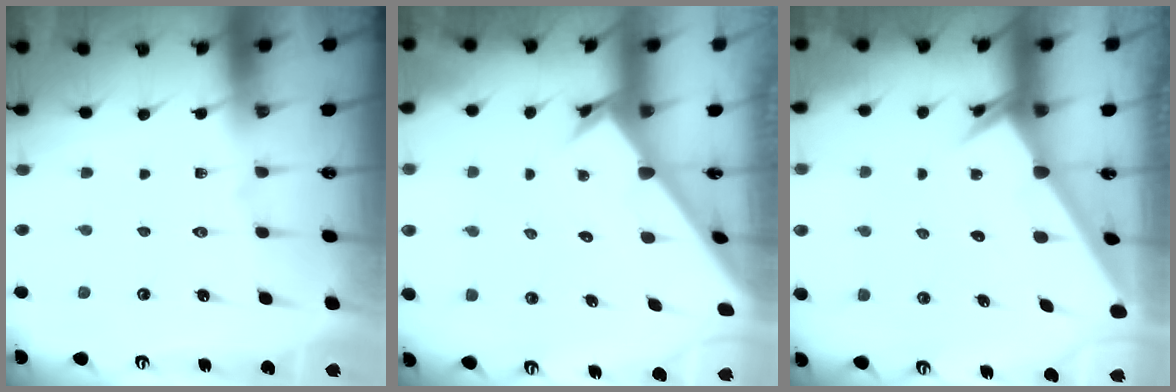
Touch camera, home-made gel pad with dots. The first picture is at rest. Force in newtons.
{"total": 2.6, "press": 2.6, "slide": 0.2}
{"total": 2.3, "press": 2.3, "slide": 0.2}